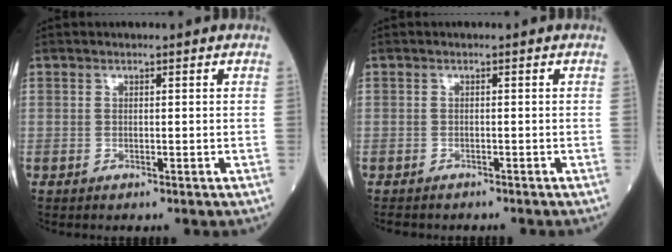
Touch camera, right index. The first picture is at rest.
{"total": 2.9, "force": [-2.6, 1.0, 0.8], "torque": [-0.010, -0.005, -0.035]}